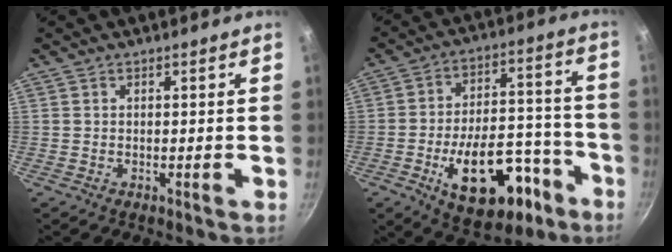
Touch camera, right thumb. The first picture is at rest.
{"total": 19.9, "force": [-8.9, 10.9, 14.1], "torque": [-0.176, 0.069, -0.115]}